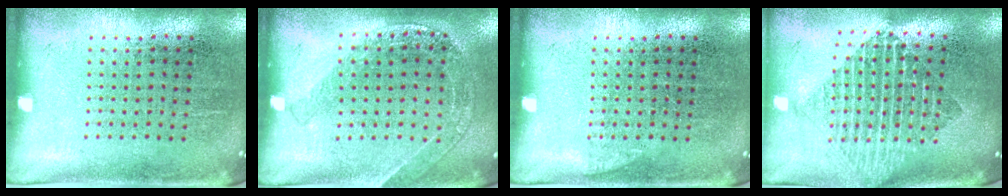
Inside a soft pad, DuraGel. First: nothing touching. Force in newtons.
{"total": 1.4, "press": 1.3, "slide": 0.3}
{"total": 0.6, "press": 0.6, "slide": 0.2}
{"total": 1.9, "press": 1.5, "slide": 1.1}